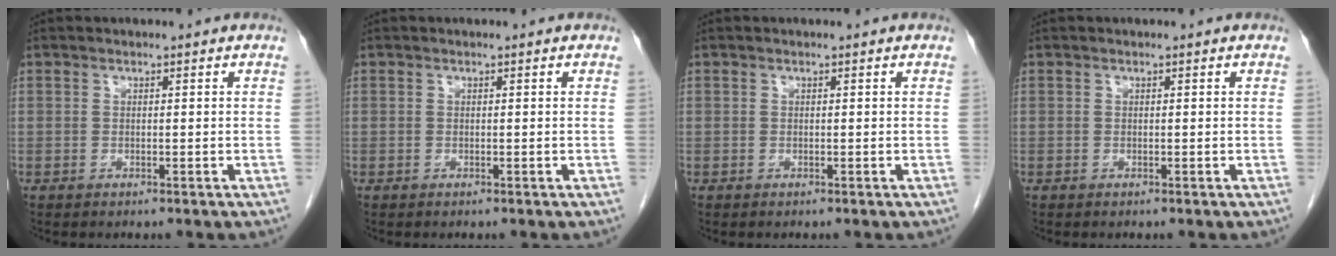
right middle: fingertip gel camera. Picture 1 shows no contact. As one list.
[{"total": 0.0}, {"total": 0.0}, {"total": 0.0}]